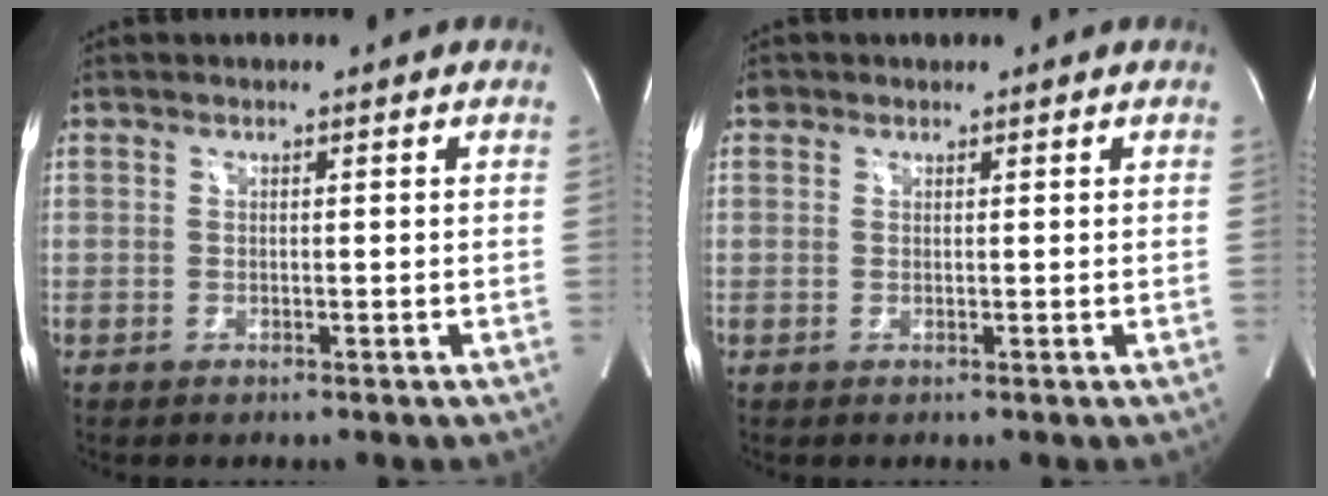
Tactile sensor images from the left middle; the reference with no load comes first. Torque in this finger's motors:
{"motor_torque": [-0.12, 0.13, -0.07, -0.01]}